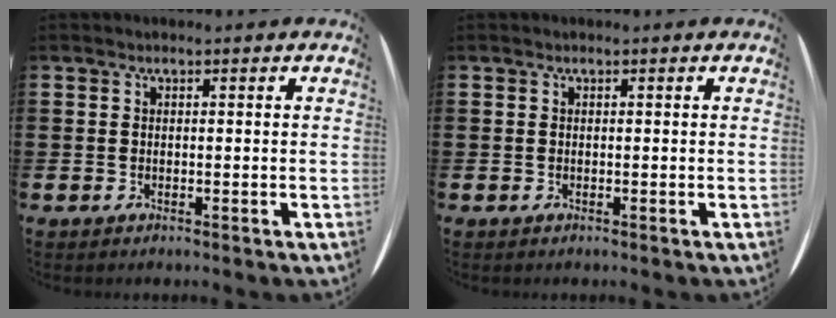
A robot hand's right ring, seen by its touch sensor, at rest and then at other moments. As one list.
[{"total": 0.0}]